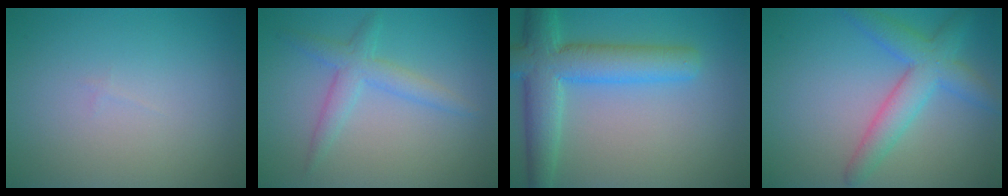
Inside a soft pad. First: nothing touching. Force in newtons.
{"total": 2.8, "press": 2.8, "slide": 0.1}
{"total": 6.9, "press": 6.9, "slide": 0.2}
{"total": 4.6, "press": 4.6, "slide": 0.2}